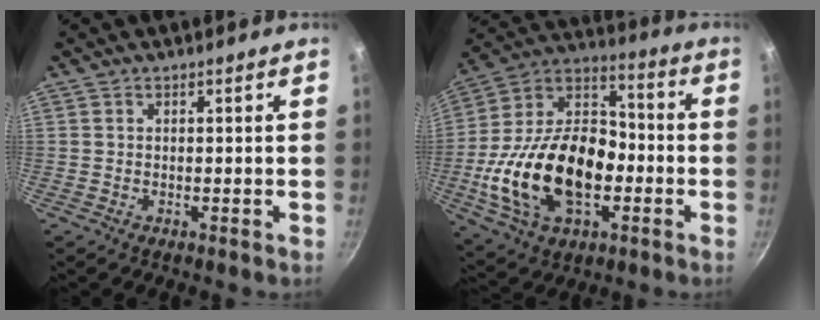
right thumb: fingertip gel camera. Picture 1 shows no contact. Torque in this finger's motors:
{"motor_torque": [1.89, 3.12, 2.32, -0.46, 0.77]}